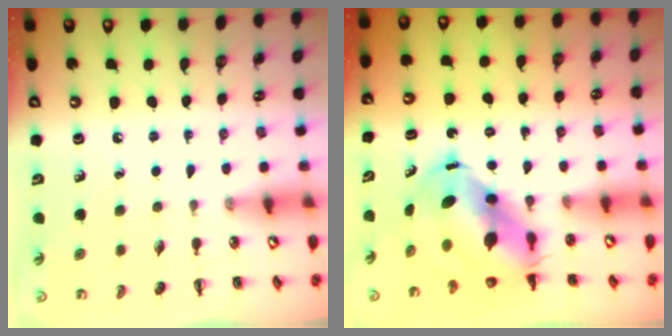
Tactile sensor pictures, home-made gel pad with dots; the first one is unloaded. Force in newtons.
{"total": 8.8, "press": 8.5, "slide": 2.1}